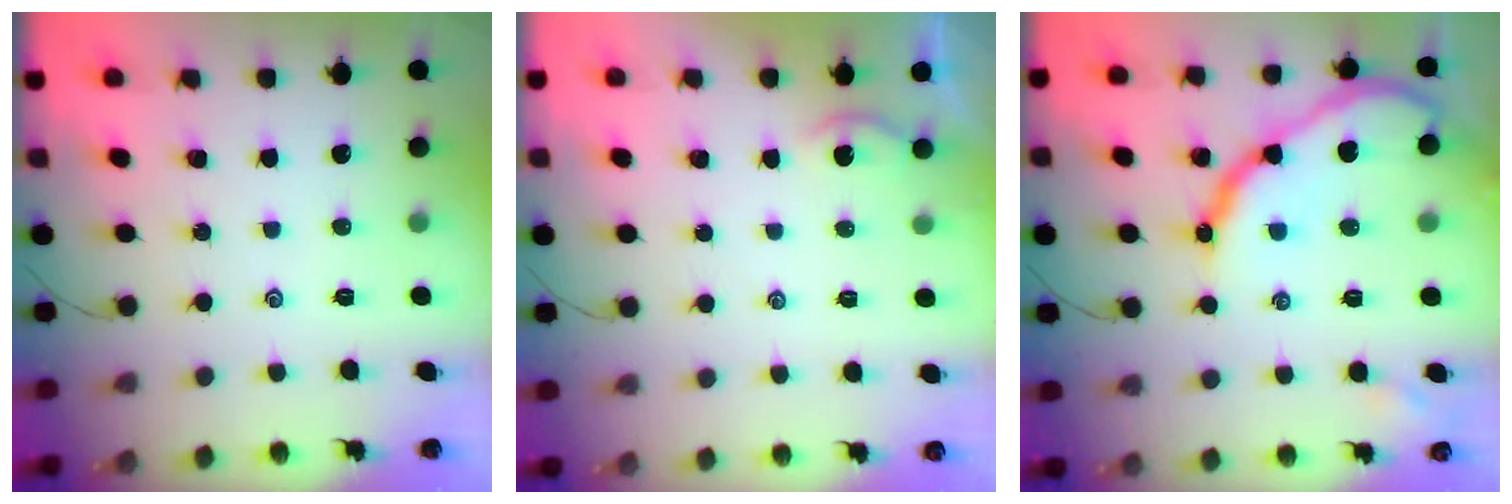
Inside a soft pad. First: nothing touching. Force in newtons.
{"total": 1.2, "press": 1.2, "slide": 0.2}
{"total": 16.8, "press": 16.8, "slide": 1.4}